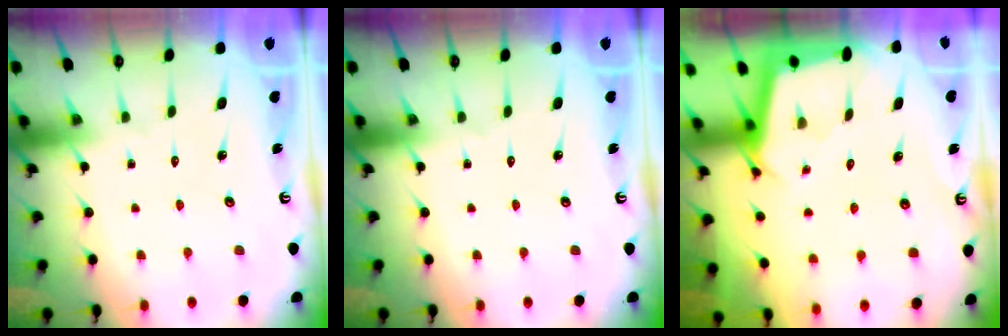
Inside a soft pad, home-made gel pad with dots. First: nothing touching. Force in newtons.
{"total": 0.0}
{"total": 2.4, "press": 2.4, "slide": 0.2}